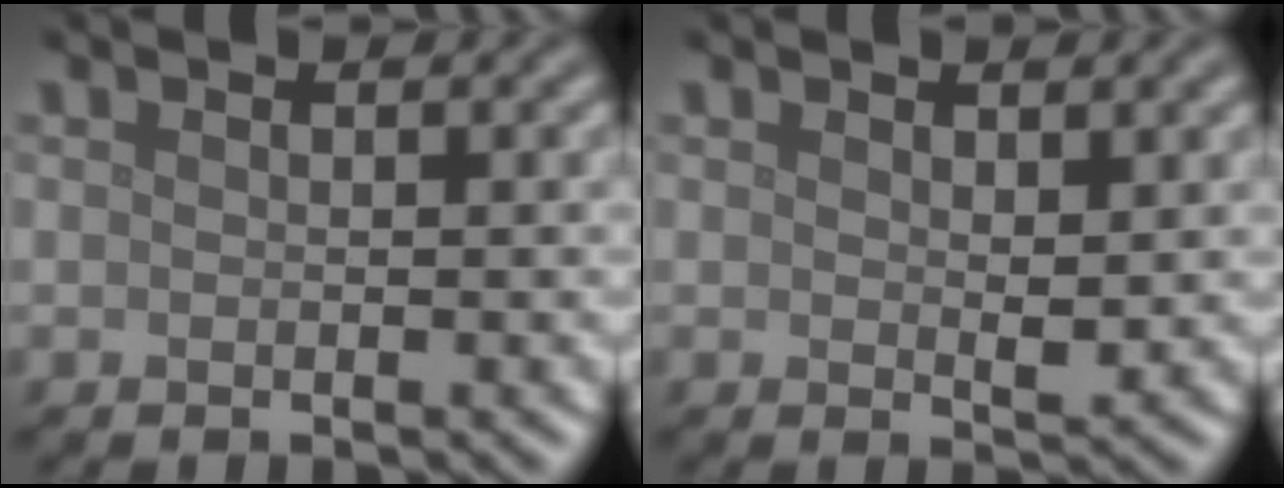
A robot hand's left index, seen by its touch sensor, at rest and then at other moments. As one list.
[{"total": 1.3, "force": [0.6, 0.5, 1.0], "torque": [-0.018, -0.005, 0.012]}]